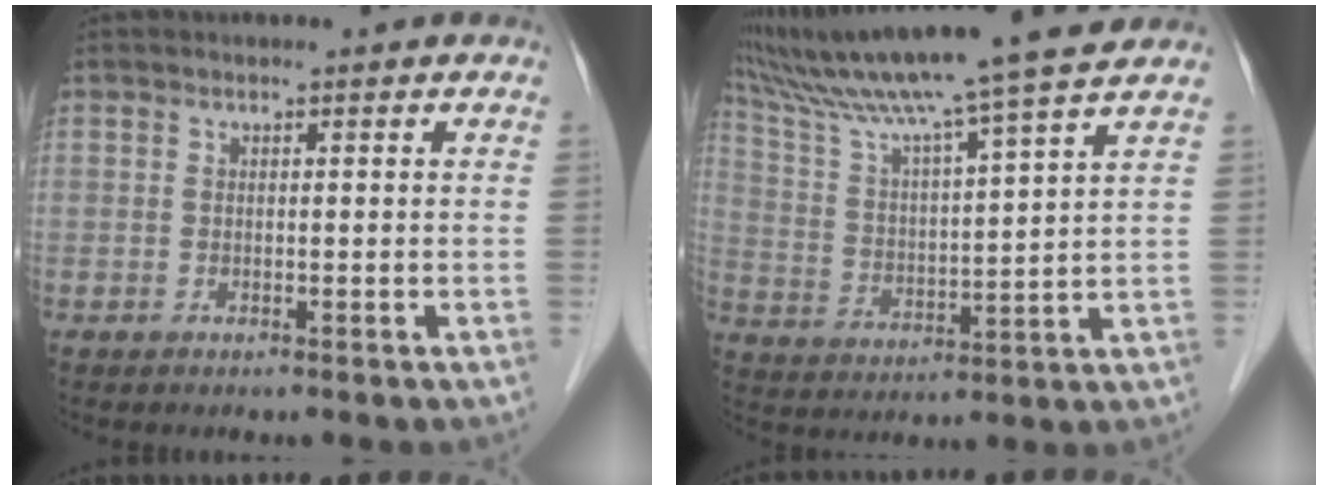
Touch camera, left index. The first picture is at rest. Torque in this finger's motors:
{"motor_torque": [-0.06, -0.43, 0.83, 0.21]}